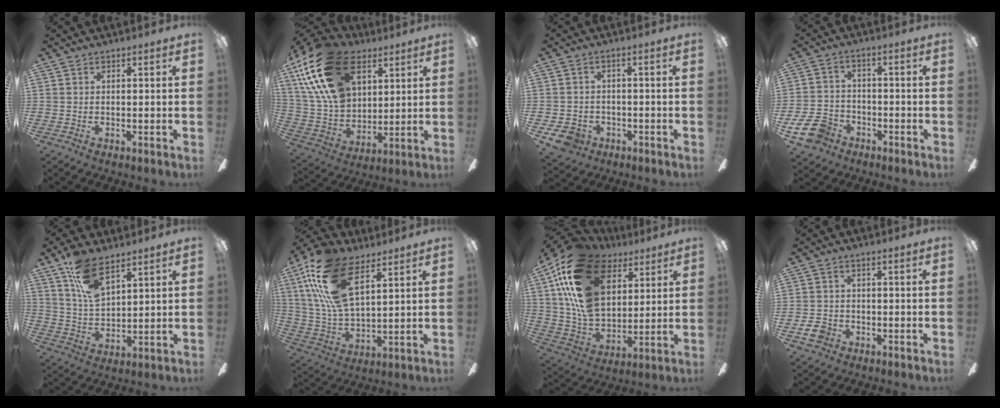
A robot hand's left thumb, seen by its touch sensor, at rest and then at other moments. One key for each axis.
{"total": 24.1, "fx": 12.0, "fy": 14.7, "fz": 14.9, "tx": -0.321, "ty": -0.036, "tz": 0.215}
{"total": 5.1, "fx": -2.7, "fy": 4.0, "fz": 1.8, "tx": -0.056, "ty": 0.012, "tz": -0.053}
{"total": 9.5, "fx": -5.5, "fy": 6.5, "fz": 4.2, "tx": -0.102, "ty": 0.034, "tz": -0.102}
{"total": 11.8, "fx": 7.8, "fy": 5.0, "fz": 7.3, "tx": -0.142, "ty": -0.025, "tz": 0.146}
{"total": 20.9, "fx": 10.6, "fy": 9.8, "fz": 15.0, "tx": -0.332, "ty": -0.024, "tz": 0.188}
{"total": 24.6, "fx": 10.9, "fy": 15.6, "fz": 15.6, "tx": -0.332, "ty": -0.039, "tz": 0.194}
{"total": 4.1, "fx": -1.7, "fy": 3.2, "fz": 1.8, "tx": -0.048, "ty": 0.004, "tz": -0.035}